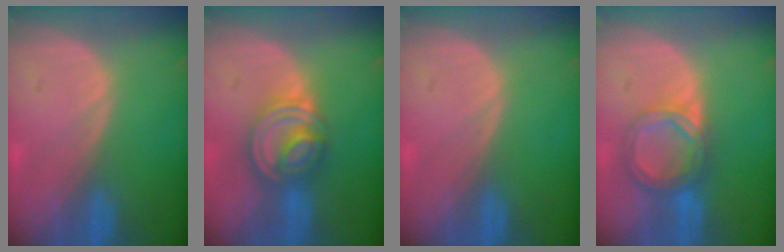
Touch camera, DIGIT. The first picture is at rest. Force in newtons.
{"total": 7.9, "press": 6.7, "slide": 4.1}
{"total": 0.0}
{"total": 6.4, "press": 5.6, "slide": 3.1}